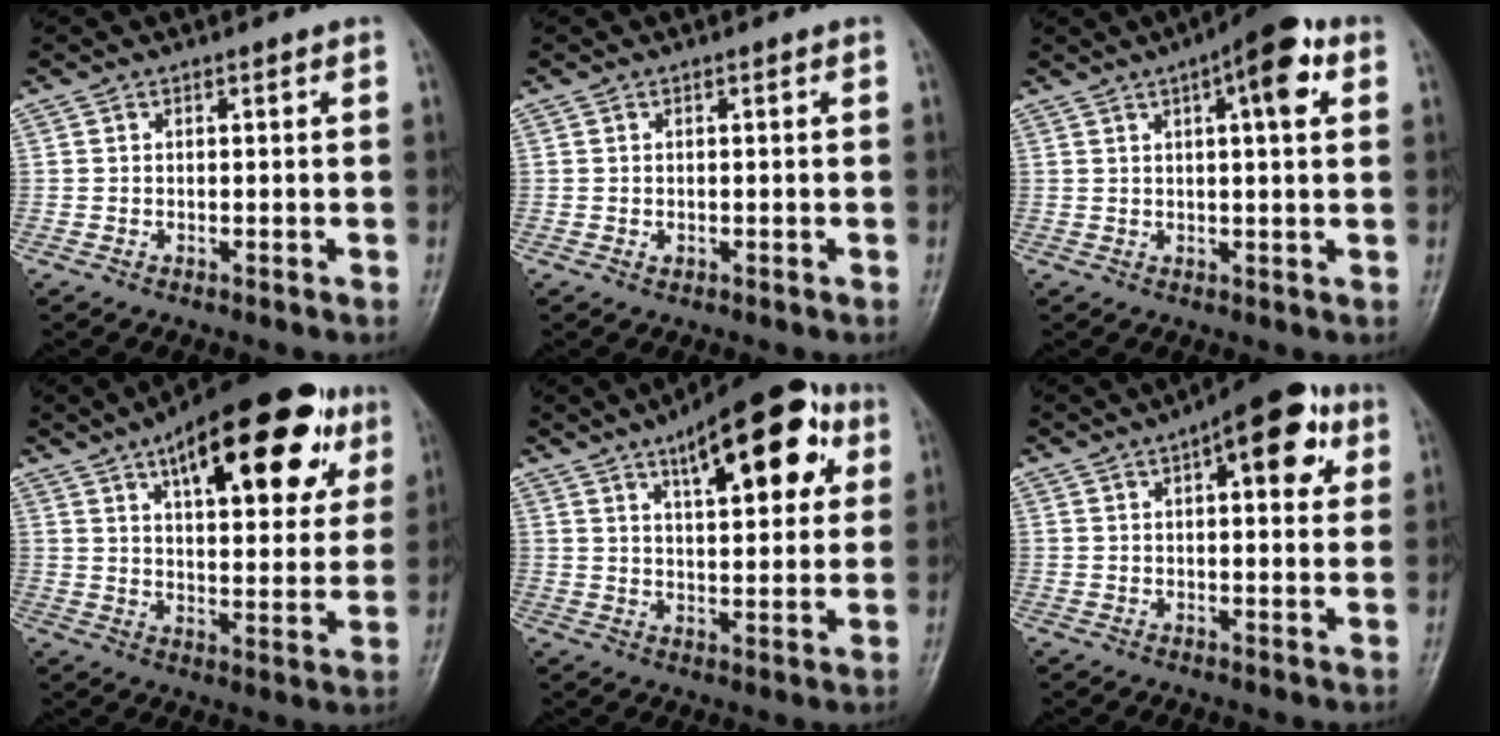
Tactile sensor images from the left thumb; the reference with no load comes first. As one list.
[{"total": 1.0, "force": [-0.1, 0.7, 0.6], "torque": [-0.005, 0.001, -0.001]}, {"total": 9.4, "force": [3.7, 2.8, 8.1], "torque": [-0.106, 0.006, 0.046]}, {"total": 24.7, "force": [11.9, 10.1, 19.1], "torque": [-0.244, -0.013, 0.172]}, {"total": 18.0, "force": [8.0, 7.1, 14.4], "torque": [-0.163, -0.010, 0.110]}, {"total": 12.2, "force": [5.1, 5.0, 10.0], "torque": [-0.100, 0.003, 0.058]}]